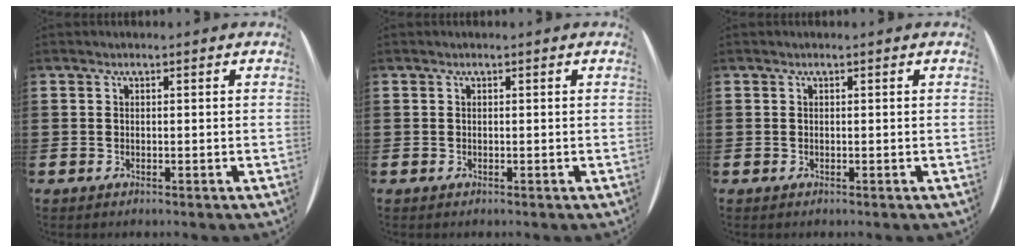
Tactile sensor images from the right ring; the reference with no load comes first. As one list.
[{"total": 0.0}, {"total": 0.0}]